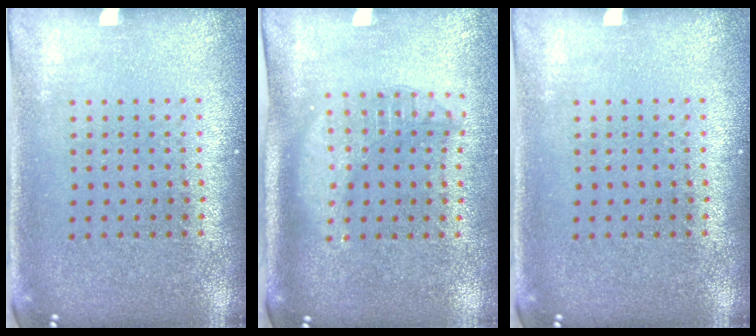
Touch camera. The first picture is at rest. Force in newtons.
{"total": 1.8, "press": 1.6, "slide": 1.0}
{"total": 0.0}